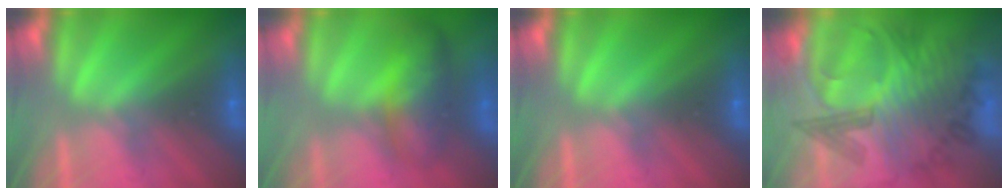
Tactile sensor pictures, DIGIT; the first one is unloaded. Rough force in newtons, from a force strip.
{"total": 8.0}
{"total": 0.0}
{"total": 6.4}